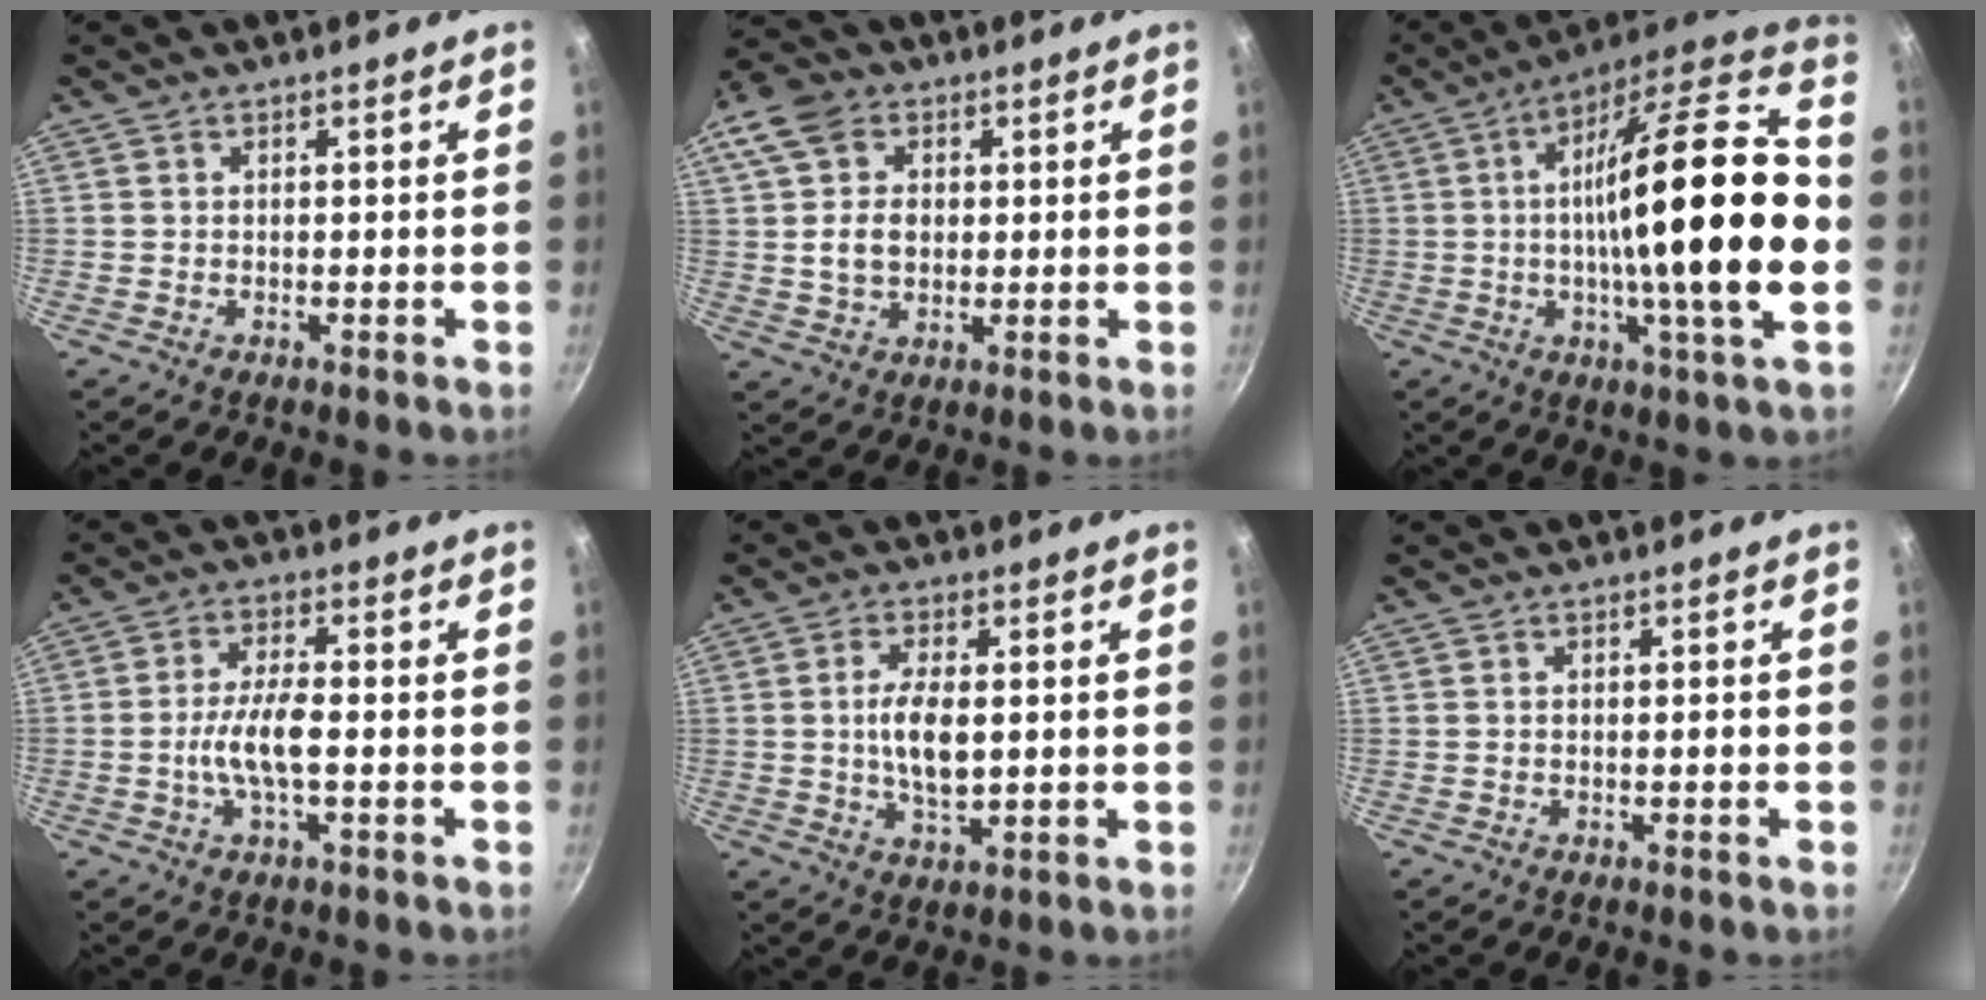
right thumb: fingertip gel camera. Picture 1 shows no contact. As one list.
[{"total": 11.3, "force": [2.0, 8.7, 6.9], "torque": [-0.122, 0.009, 0.028]}, {"total": 27.7, "force": [-1.7, 5.8, 27.0], "torque": [-0.411, 0.029, -0.038]}, {"total": 6.6, "force": [-1.4, 2.2, 6.1], "torque": [-0.119, 0.019, -0.033]}, {"total": 7.4, "force": [0.2, 3.3, 6.7], "torque": [-0.128, -0.002, 0.005]}, {"total": 0.7, "force": [-0.3, 0.3, 0.5], "torque": [-0.009, 0.006, -0.005]}]